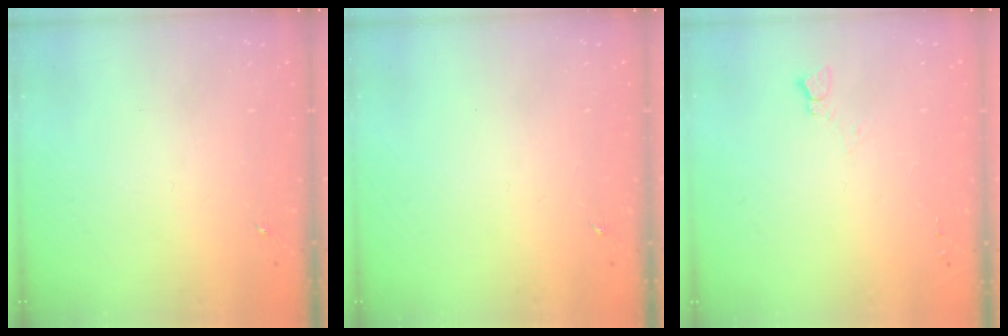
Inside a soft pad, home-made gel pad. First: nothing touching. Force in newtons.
{"total": 0.0}
{"total": 2.8, "press": 2.7, "slide": 0.3}